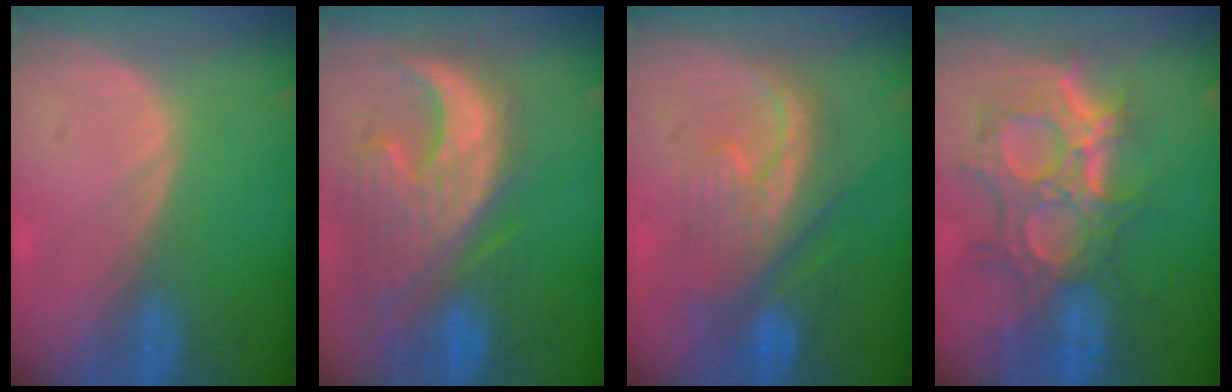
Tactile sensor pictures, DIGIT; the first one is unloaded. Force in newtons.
{"total": 12.8, "press": 11.2, "slide": 6.2}
{"total": 8.4, "press": 8.3, "slide": 1.4}
{"total": 12.0, "press": 10.7, "slide": 5.3}